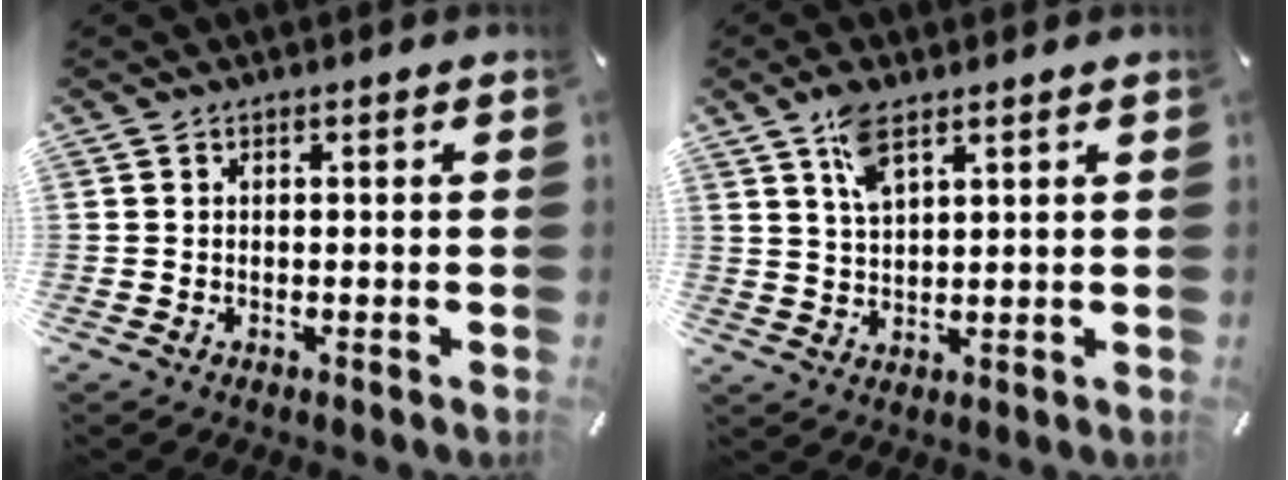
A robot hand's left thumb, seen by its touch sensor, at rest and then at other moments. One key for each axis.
{"total": 6.1, "fx": 3.7, "fy": 2.5, "fz": 4.2, "tx": -0.084, "ty": -0.001, "tz": 0.066}